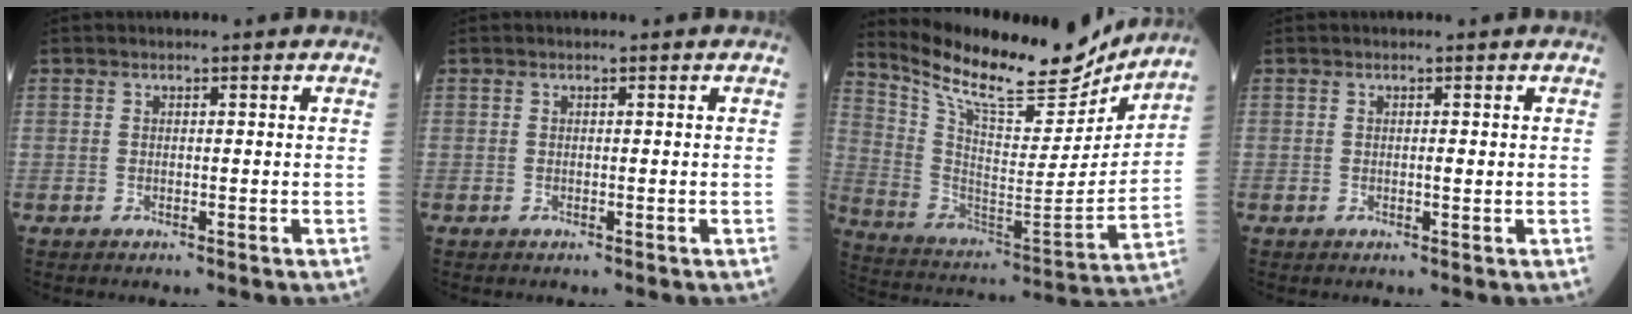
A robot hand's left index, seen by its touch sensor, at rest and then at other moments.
{"total": 0.0}
{"total": 21.1, "force": [18.6, 4.6, 8.8], "torque": [-0.169, -0.027, 0.300]}
{"total": 0.6, "force": [0.1, 0.1, 0.5], "torque": [-0.010, 0.000, 0.000]}